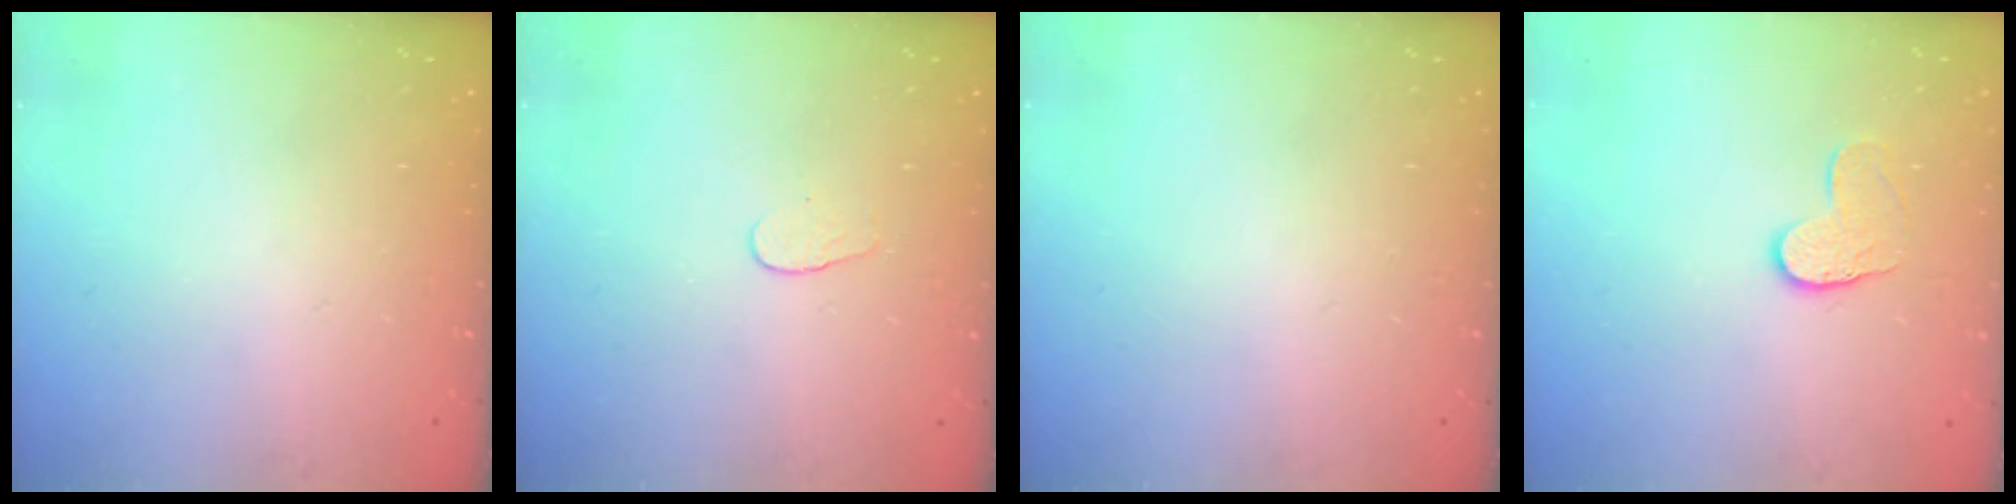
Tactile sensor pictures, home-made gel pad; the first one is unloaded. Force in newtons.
{"total": 3.3, "press": 3.3, "slide": 0.3}
{"total": 0.0}
{"total": 6.9, "press": 6.8, "slide": 0.5}